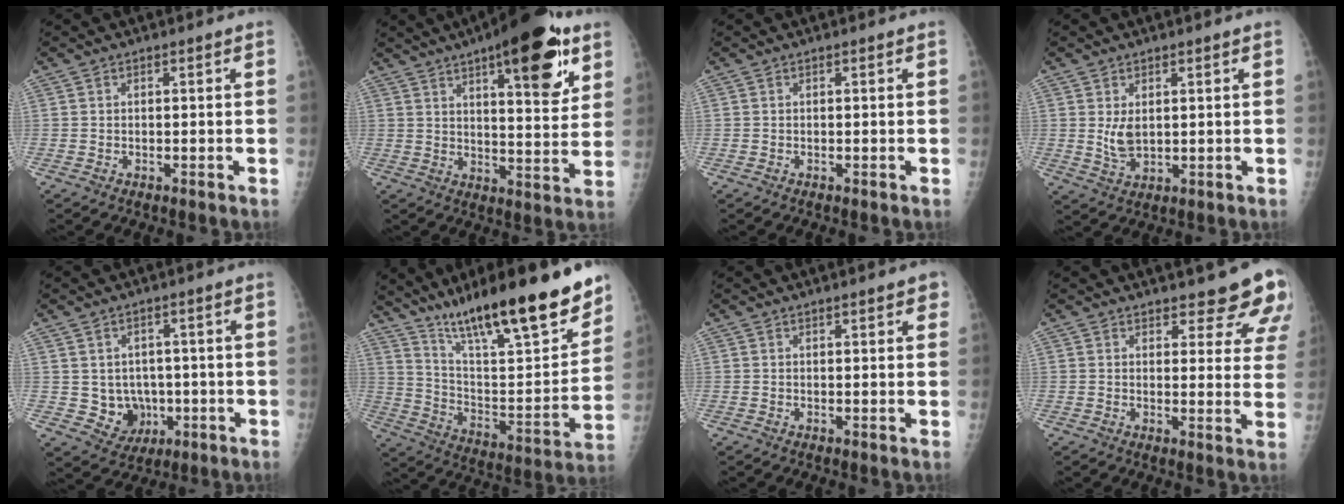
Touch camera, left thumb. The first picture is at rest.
{"total": 19.4, "force": [10.2, 6.2, 15.2], "torque": [-0.183, -0.040, 0.142]}
{"total": 0.0}
{"total": 4.1, "force": [1.0, 2.4, 3.2], "torque": [-0.052, -0.014, 0.026]}
{"total": 6.7, "force": [-0.6, 5.9, 3.2], "torque": [-0.015, 0.002, 0.008]}
{"total": 26.5, "force": [18.9, 5.1, 17.9], "torque": [-0.255, -0.072, 0.317]}
{"total": 3.0, "force": [1.8, 1.0, 2.3], "torque": [-0.018, -0.003, 0.019]}
{"total": 10.9, "force": [9.1, 3.7, 4.8], "torque": [-0.014, -0.053, 0.092]}